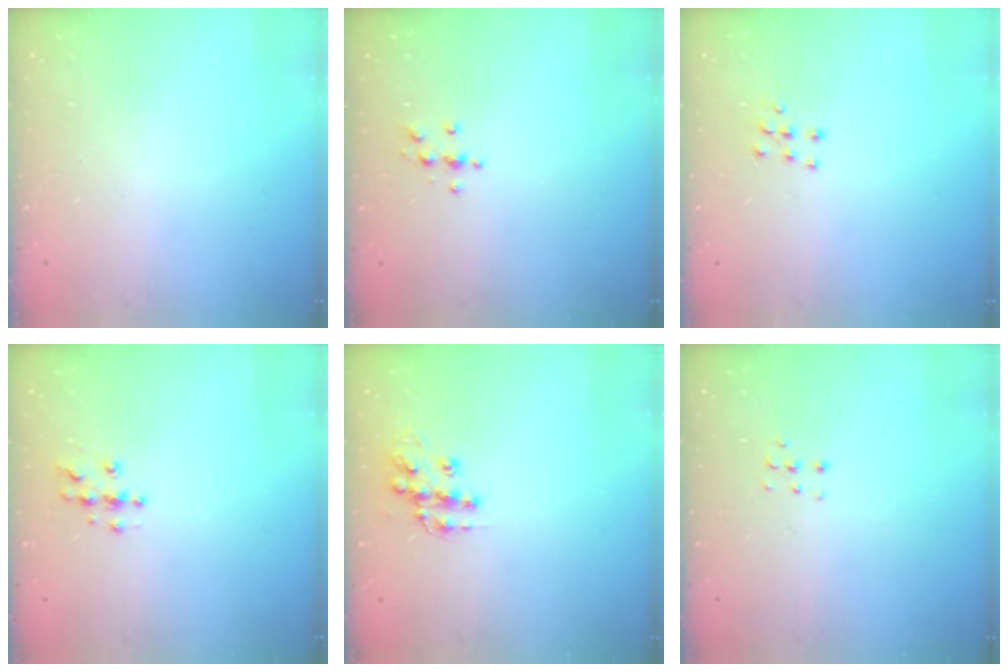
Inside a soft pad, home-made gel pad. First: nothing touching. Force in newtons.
{"total": 3.8, "press": 3.7, "slide": 0.5}
{"total": 5.3, "press": 5.2, "slide": 0.4}
{"total": 4.3, "press": 4.3, "slide": 0.4}
{"total": 10.6, "press": 10.6, "slide": 0.6}
{"total": 3.8, "press": 3.8, "slide": 0.6}